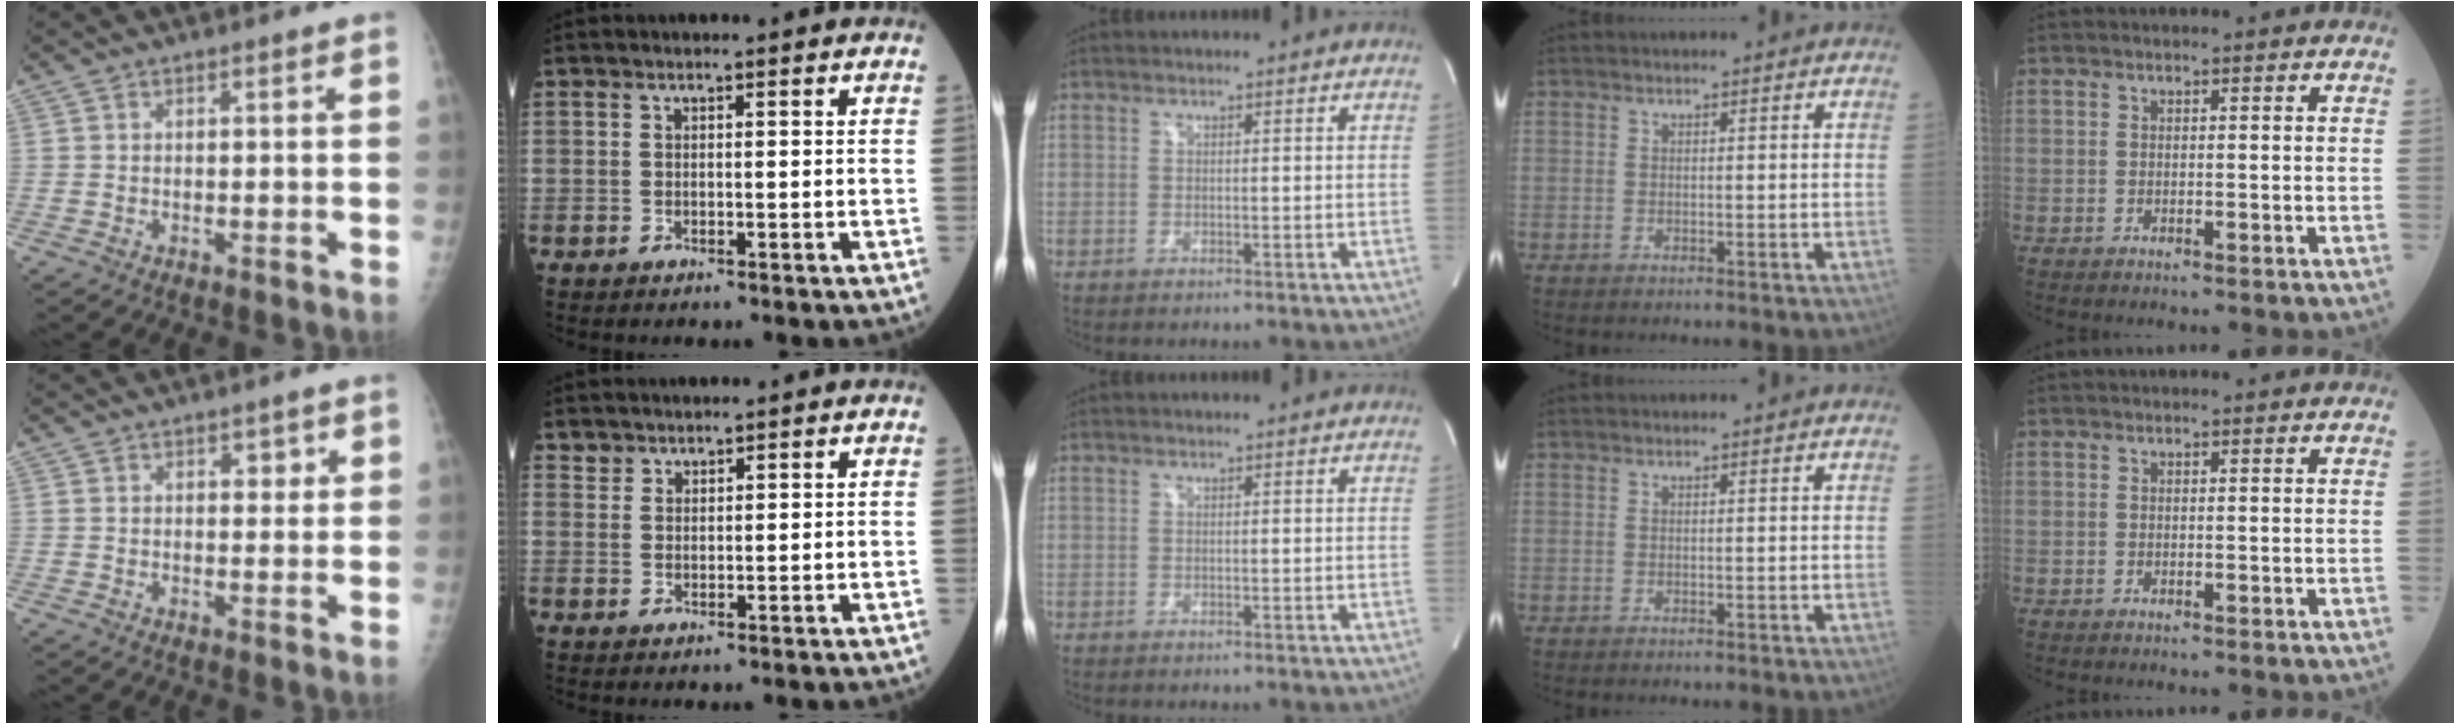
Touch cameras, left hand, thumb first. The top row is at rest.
{"thumb": {"total": 2.3, "force": [1.2, 1.3, 1.4], "torque": [0.004, -0.003, 0.016]}, "index": {"total": 1.5, "force": [1.4, 0.5, -0.2], "torque": [0.002, 0.007, 0.029]}}